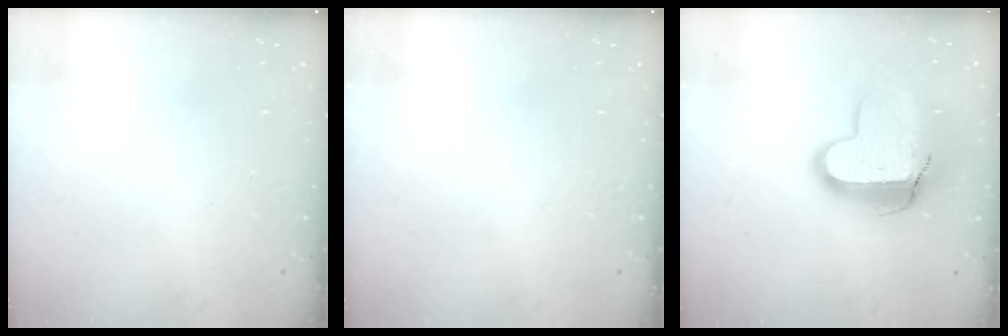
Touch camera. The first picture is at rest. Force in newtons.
{"total": 0.0}
{"total": 12.7, "press": 12.7, "slide": 1.4}